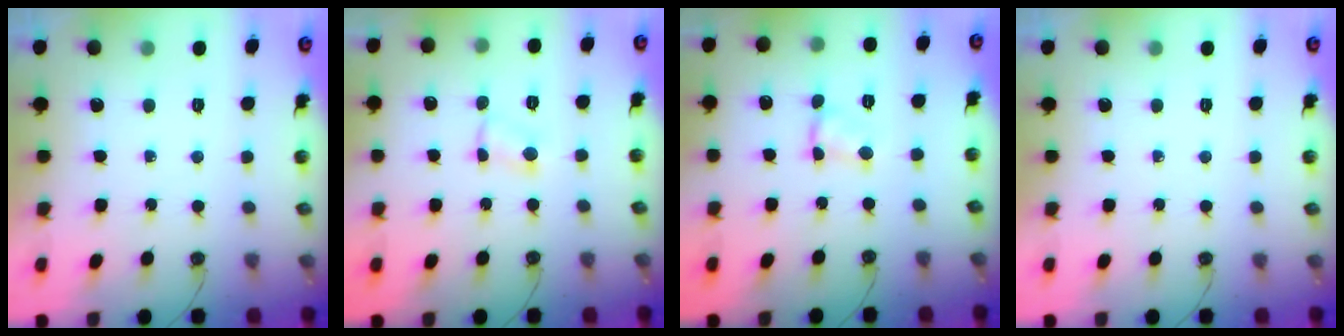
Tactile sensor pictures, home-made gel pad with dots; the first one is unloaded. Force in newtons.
{"total": 2.9, "press": 2.9, "slide": 0.6}
{"total": 1.4, "press": 1.4, "slide": 0.2}
{"total": 0.0}